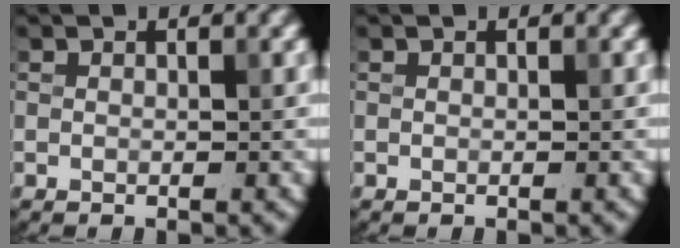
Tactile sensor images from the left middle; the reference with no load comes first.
{"total": 0.0}